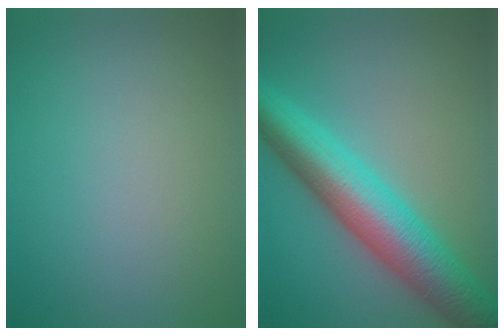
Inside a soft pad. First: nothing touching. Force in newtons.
{"total": 9.0, "press": 9.0, "slide": 0.0}